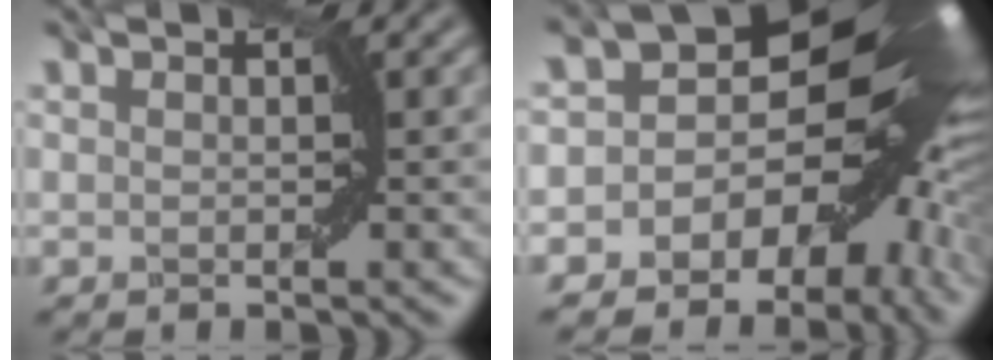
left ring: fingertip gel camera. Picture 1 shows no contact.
{"total": 15.6, "force": [-3.6, 10.7, 10.7], "torque": [-0.069, 0.007, -0.065]}